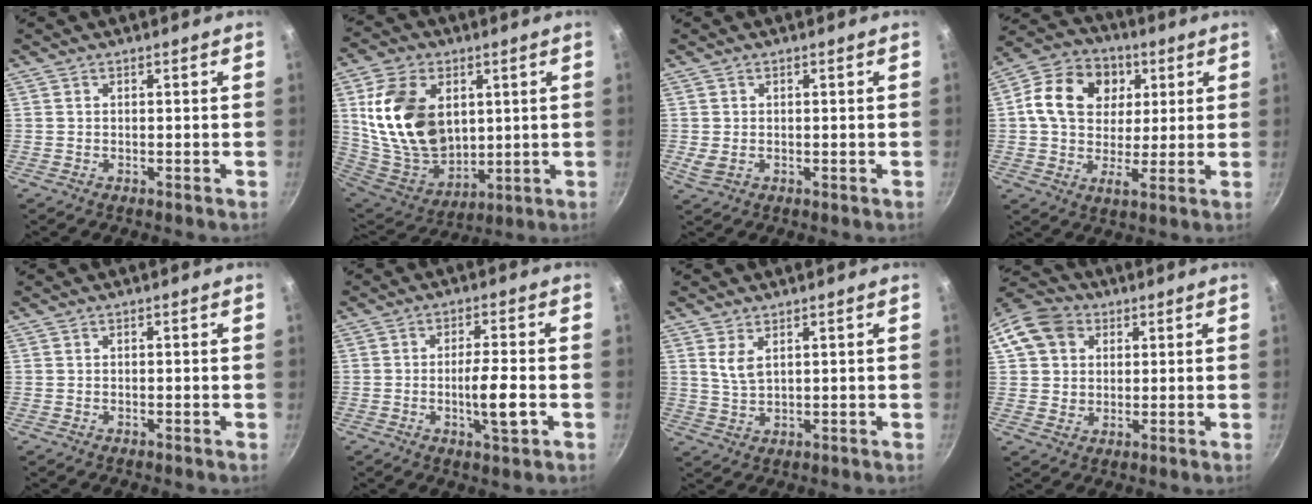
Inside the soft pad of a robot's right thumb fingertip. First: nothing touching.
{"total": 20.4, "force": [4.5, 14.1, 14.1], "torque": [-0.234, -0.030, 0.100]}
{"total": 2.2, "force": [0.2, 1.5, 1.5], "torque": [-0.029, -0.002, 0.009]}
{"total": 15.3, "force": [4.1, 11.6, 9.0], "torque": [-0.137, 0.003, 0.052]}
{"total": 0.0}
{"total": 6.4, "force": [-1.6, 1.1, 6.1], "torque": [-0.108, 0.008, -0.028]}
{"total": 3.8, "force": [1.8, 1.7, 2.8], "torque": [-0.054, -0.017, 0.041]}
{"total": 10.8, "force": [3.7, 8.9, 4.9], "torque": [-0.068, 0.009, 0.056]}